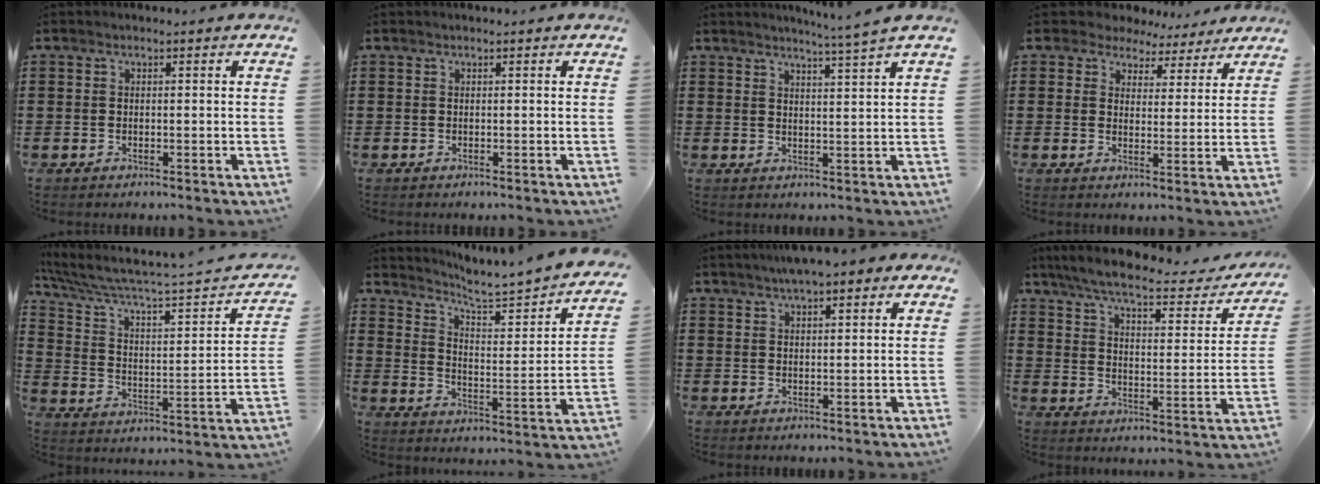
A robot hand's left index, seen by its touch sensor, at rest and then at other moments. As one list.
[{"total": 0.0}, {"total": 3.6, "force": [3.2, -1.3, 1.1], "torque": [-0.030, -0.018, 0.054]}, {"total": 4.4, "force": [3.8, 2.2, 0.5], "torque": [-0.033, -0.011, 0.068]}, {"total": 4.3, "force": [3.4, 0.3, 2.7], "torque": [-0.074, -0.041, 0.047]}, {"total": 4.6, "force": [4.4, 0.3, 1.5], "torque": [-0.047, -0.043, 0.064]}, {"total": 3.0, "force": [2.2, 0.7, 2.0], "torque": [-0.043, 0.005, 0.039]}, {"total": 6.8, "force": [5.7, 0.4, 3.6], "torque": [-0.094, -0.037, 0.096]}]